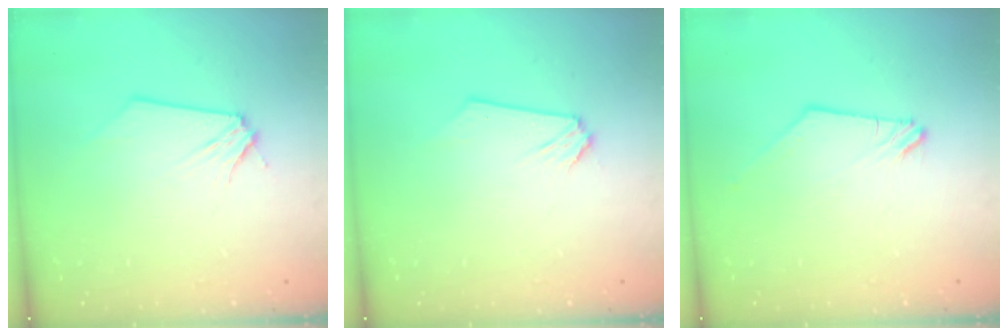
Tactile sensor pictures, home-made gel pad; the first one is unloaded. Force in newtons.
{"total": 0.0}
{"total": 0.0}